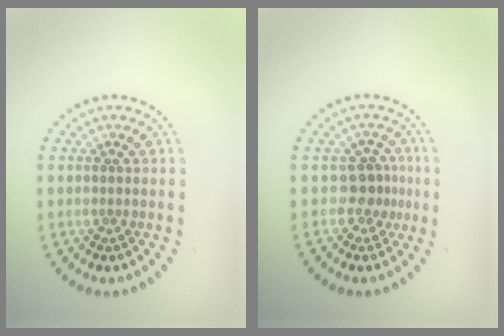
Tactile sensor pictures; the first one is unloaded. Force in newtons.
{"total": 2.3, "press": 1.6, "slide": 1.6}